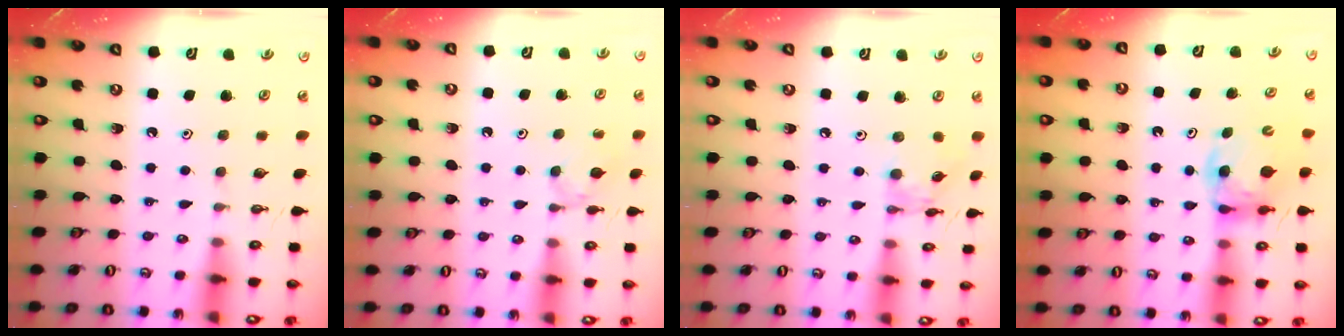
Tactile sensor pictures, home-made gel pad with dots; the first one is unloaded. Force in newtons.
{"total": 3.8, "press": 3.8, "slide": 0.5}
{"total": 5.0, "press": 5.0, "slide": 0.2}
{"total": 6.2, "press": 6.2, "slide": 0.4}